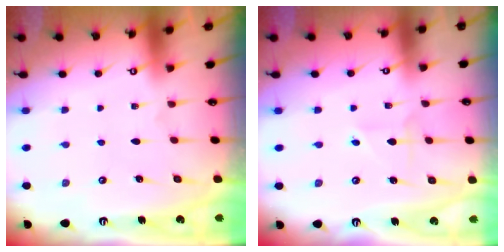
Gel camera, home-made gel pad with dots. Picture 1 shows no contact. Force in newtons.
{"total": 3.0, "press": 3.0, "slide": 0.2}